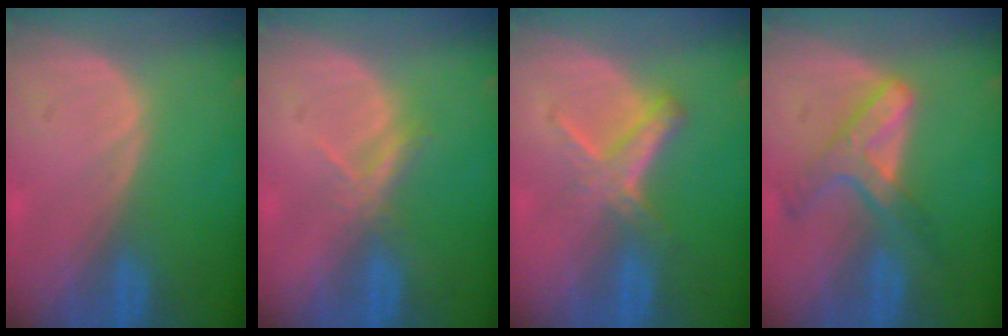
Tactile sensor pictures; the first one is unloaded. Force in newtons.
{"total": 2.6, "press": 2.5, "slide": 0.9}
{"total": 5.8, "press": 5.1, "slide": 2.9}
{"total": 6.8, "press": 5.9, "slide": 3.4}